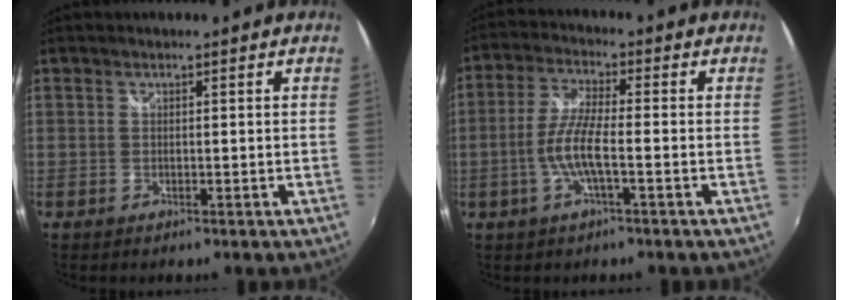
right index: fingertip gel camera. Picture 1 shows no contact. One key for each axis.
{"total": 7.0, "fx": -2.2, "fy": 0.9, "fz": 6.6, "tx": -0.142, "ty": 0.001, "tz": -0.043}